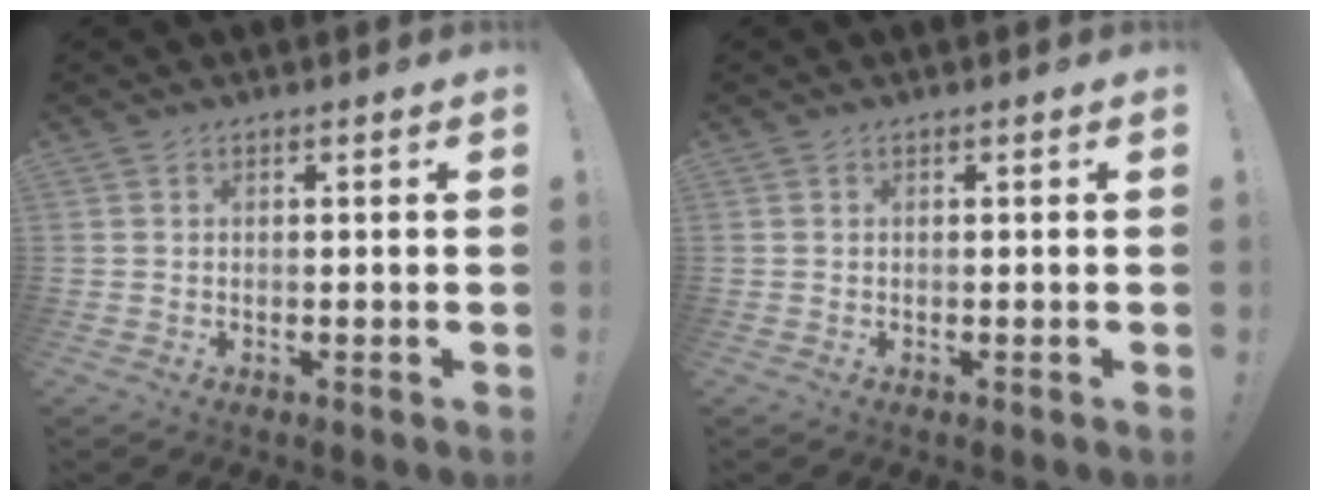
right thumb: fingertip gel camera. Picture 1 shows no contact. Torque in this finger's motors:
{"motor_torque": [0.00, 0.00, 0.00, 0.00, 0.00]}